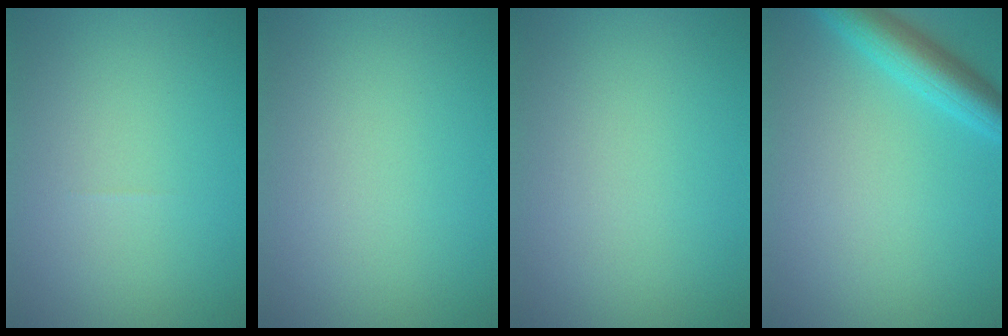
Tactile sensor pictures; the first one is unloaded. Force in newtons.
{"total": 0.0}
{"total": 0.0}
{"total": 4.2, "press": 4.2, "slide": 0.1}